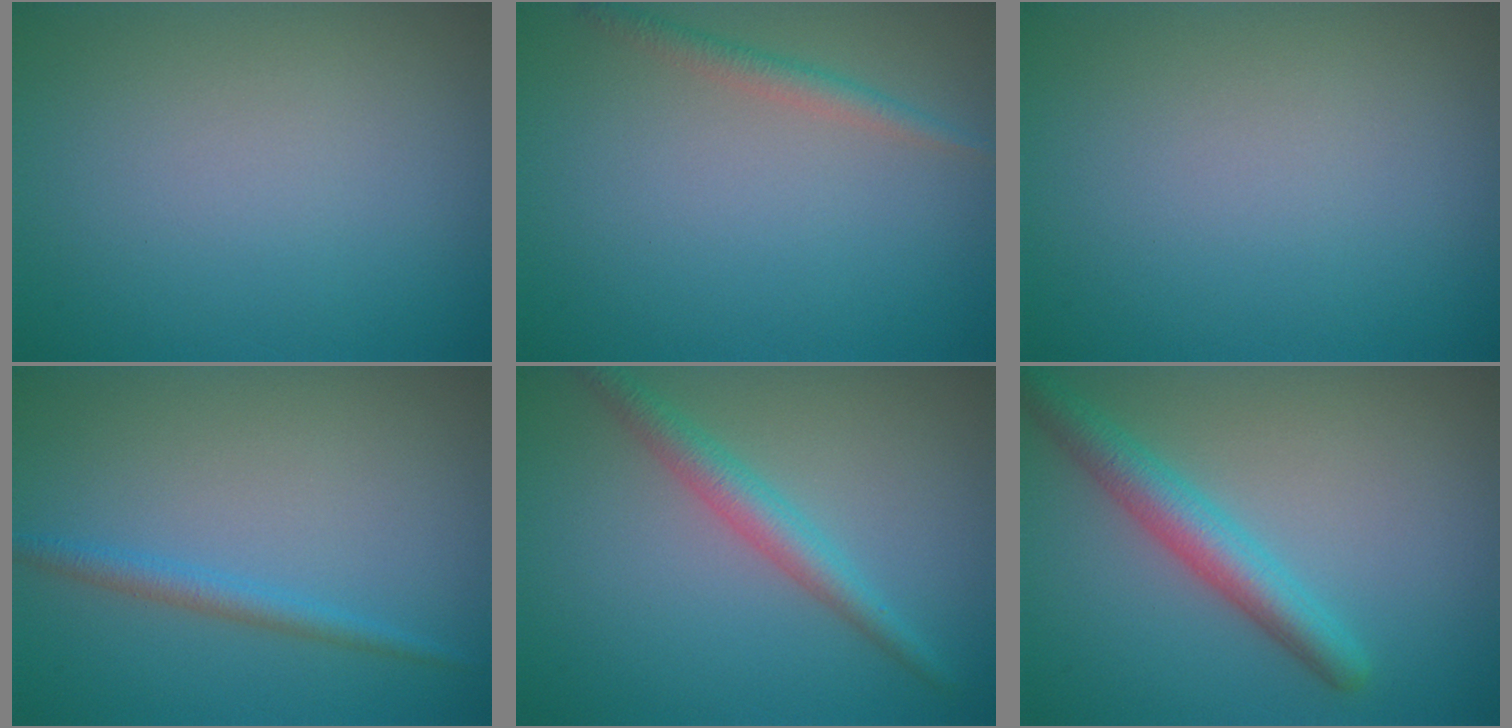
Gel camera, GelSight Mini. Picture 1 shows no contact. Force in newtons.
{"total": 1.6, "press": 1.6, "slide": 0.1}
{"total": 0.0}
{"total": 1.8, "press": 1.8, "slide": 0.1}
{"total": 2.9, "press": 2.9, "slide": 0.0}
{"total": 4.0, "press": 4.0, "slide": 0.2}